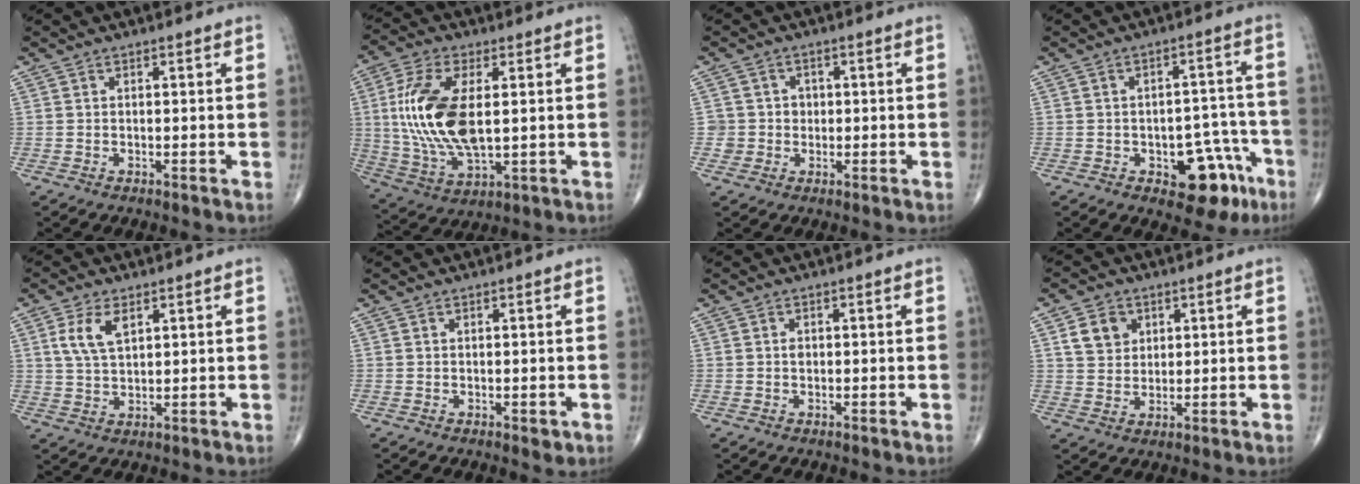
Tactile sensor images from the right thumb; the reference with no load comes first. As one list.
[{"total": 16.9, "force": [1.8, 8.0, 14.7], "torque": [-0.308, -0.008, 0.042]}, {"total": 3.6, "force": [0.0, 3.6, 0.0], "torque": [0.033, 0.010, -0.003]}, {"total": 11.0, "force": [-5.1, 6.1, 7.5], "torque": [-0.052, 0.045, -0.059]}, {"total": 6.3, "force": [2.5, 3.3, 4.7], "torque": [-0.093, -0.006, 0.053]}, {"total": 1.3, "force": [-0.1, 0.8, 1.0], "torque": [-0.010, -0.003, 0.001]}, {"total": 0.9, "force": [0.1, 0.7, 0.6], "torque": [-0.005, 0.002, 0.001]}, {"total": 6.3, "force": [2.5, 5.1, 2.7], "torque": [-0.024, -0.009, 0.046]}]